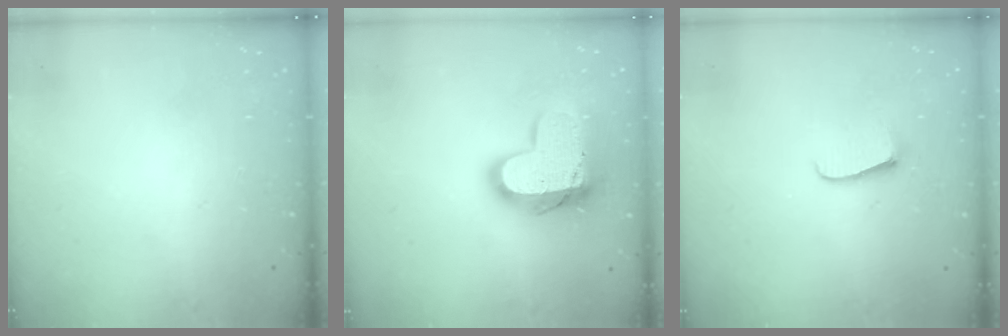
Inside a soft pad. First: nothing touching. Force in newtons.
{"total": 16.3, "press": 16.2, "slide": 1.4}
{"total": 5.7, "press": 5.7, "slide": 0.6}